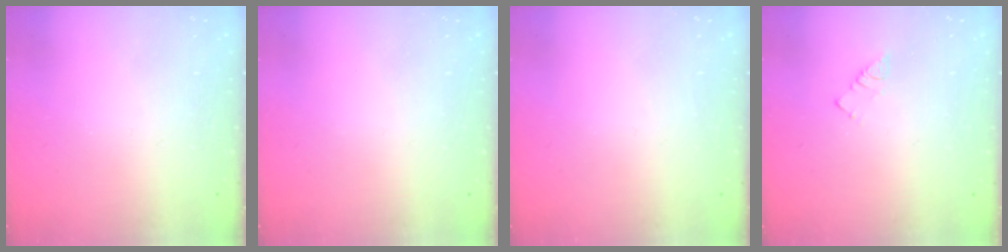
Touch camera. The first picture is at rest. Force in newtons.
{"total": 0.0}
{"total": 0.0}
{"total": 2.7, "press": 2.7, "slide": 0.4}